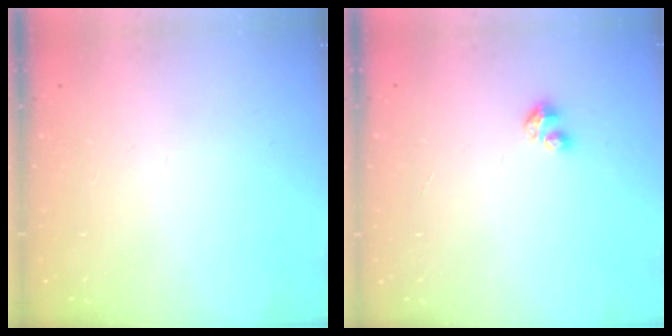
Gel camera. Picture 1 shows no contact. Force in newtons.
{"total": 3.4, "press": 3.4, "slide": 0.4}